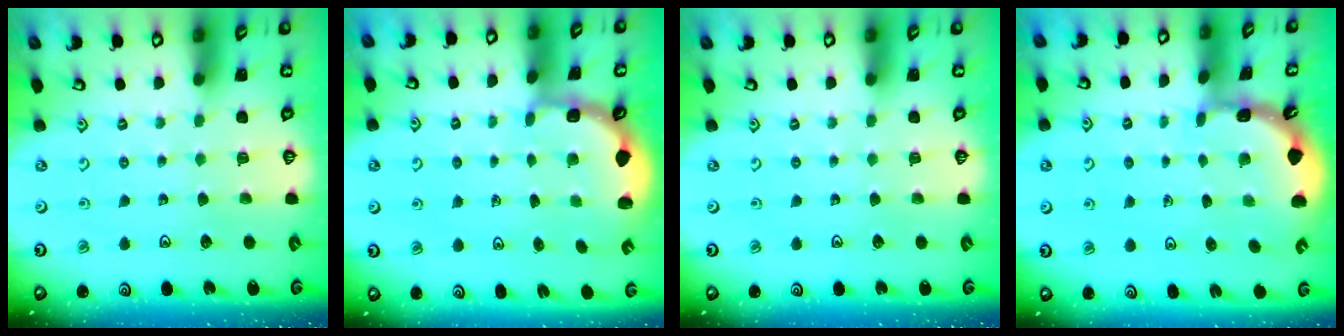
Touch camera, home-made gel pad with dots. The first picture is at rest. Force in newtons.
{"total": 2.4, "press": 1.8, "slide": 1.6}
{"total": 0.0}
{"total": 1.8, "press": 1.8, "slide": 0.1}